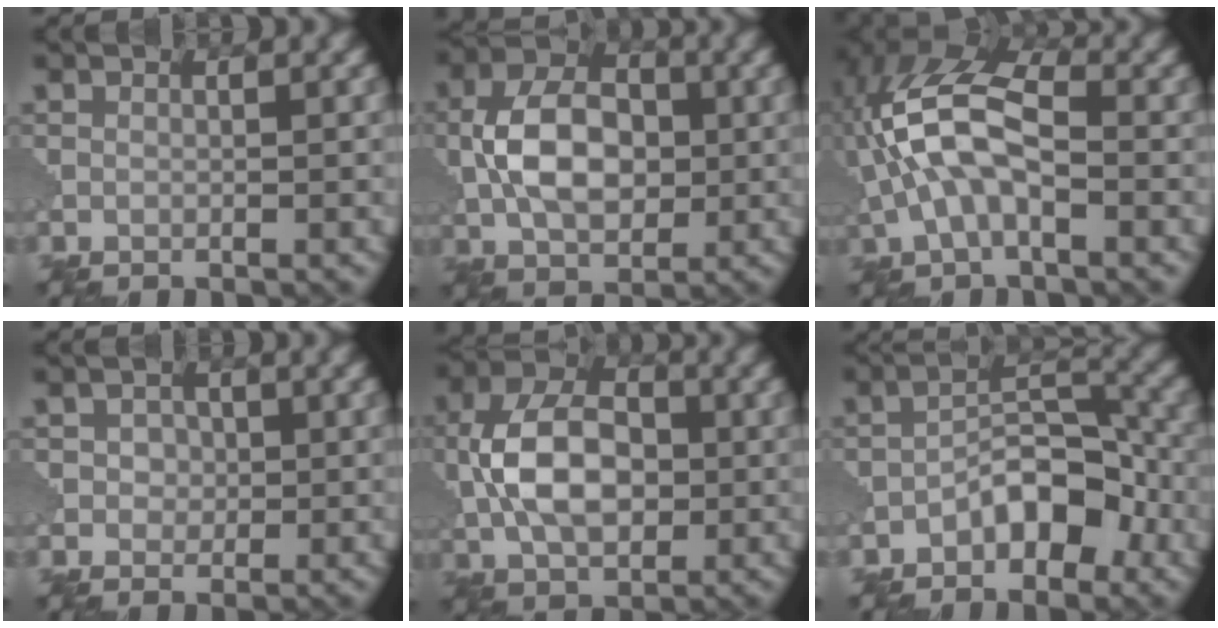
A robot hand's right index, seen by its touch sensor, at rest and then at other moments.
{"total": 7.5, "force": [-0.2, 4.8, 5.7], "torque": [-0.110, 0.008, -0.012]}
{"total": 9.7, "force": [-0.3, 4.9, 8.4], "torque": [-0.185, 0.031, -0.021]}
{"total": 1.6, "force": [0.1, 1.4, 0.6], "torque": [-0.001, -0.001, 0.000]}
{"total": 8.5, "force": [-0.3, 5.4, 6.6], "torque": [-0.130, 0.012, -0.015]}
{"total": 5.4, "force": [-2.6, 2.6, 3.9], "torque": [-0.052, 0.021, -0.046]}